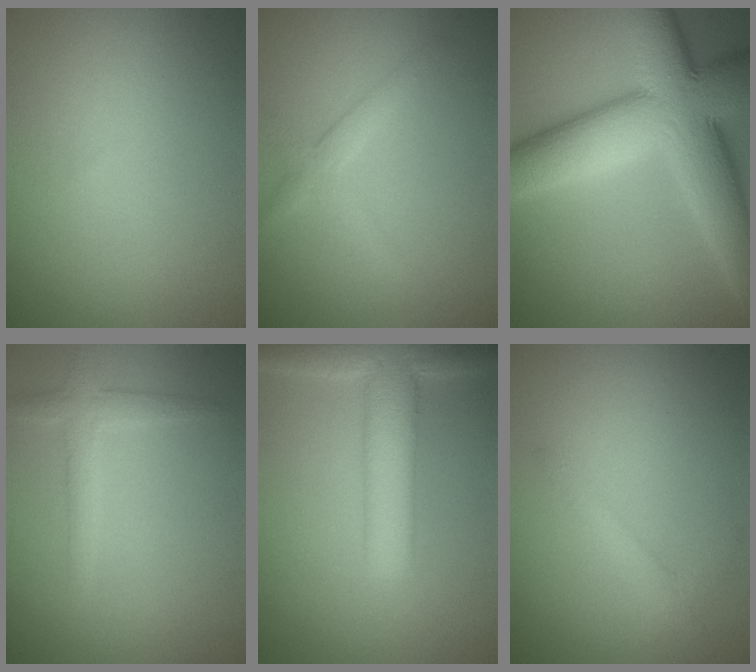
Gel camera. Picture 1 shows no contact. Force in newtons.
{"total": 2.0, "press": 2.0, "slide": 0.1}
{"total": 12.8, "press": 12.8, "slide": 0.2}
{"total": 2.3, "press": 2.3, "slide": 0.1}
{"total": 7.6, "press": 7.6, "slide": 0.4}
{"total": 1.5, "press": 1.4, "slide": 0.1}